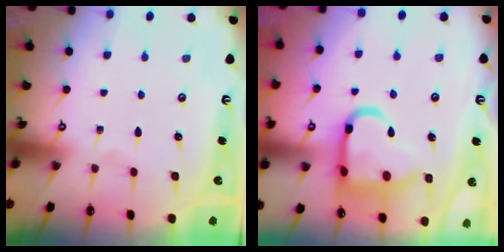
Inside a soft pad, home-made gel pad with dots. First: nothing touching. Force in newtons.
{"total": 16.9, "press": 16.8, "slide": 1.8}